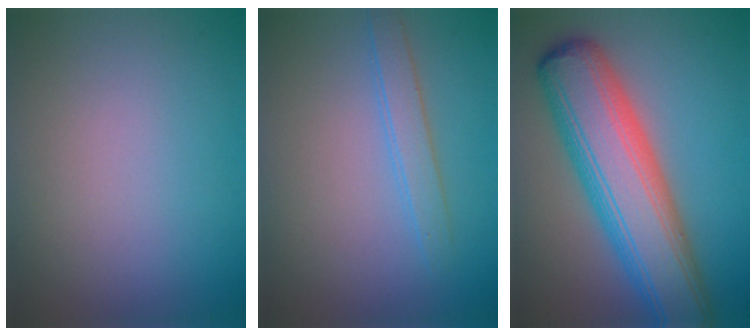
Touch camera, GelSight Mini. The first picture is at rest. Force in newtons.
{"total": 1.9, "press": 1.9, "slide": 0.1}
{"total": 10.2, "press": 10.2, "slide": 0.3}